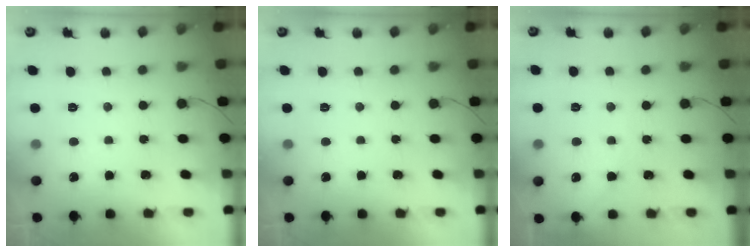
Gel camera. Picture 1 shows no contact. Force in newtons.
{"total": 0.0}
{"total": 3.7, "press": 3.6, "slide": 0.8}